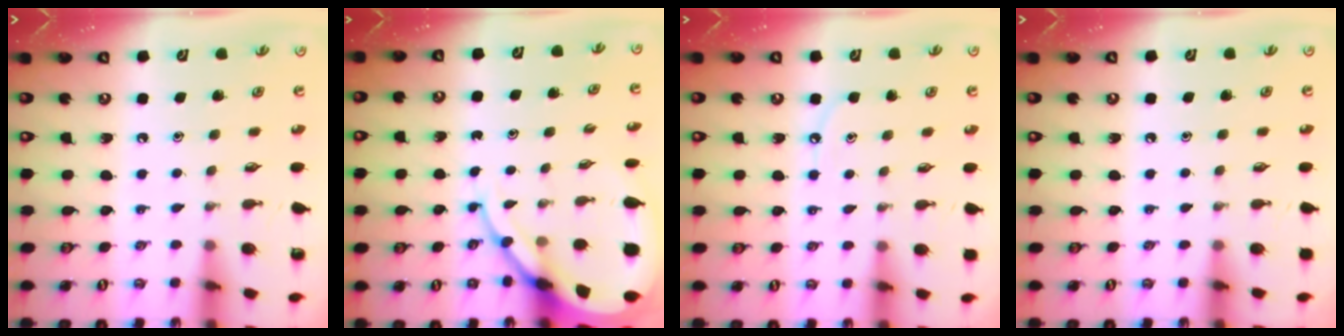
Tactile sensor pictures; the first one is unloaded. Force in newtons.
{"total": 10.3, "press": 10.3, "slide": 1.1}
{"total": 4.7, "press": 4.7, "slide": 0.6}
{"total": 2.4, "press": 2.4, "slide": 0.4}